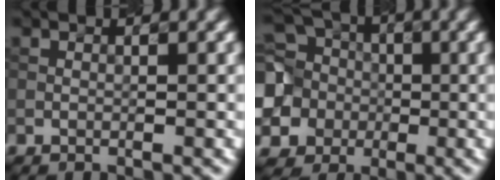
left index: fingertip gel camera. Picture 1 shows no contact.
{"total": 11.6, "force": [0.0, 10.5, 5.0], "torque": [-0.144, 0.015, -0.028]}